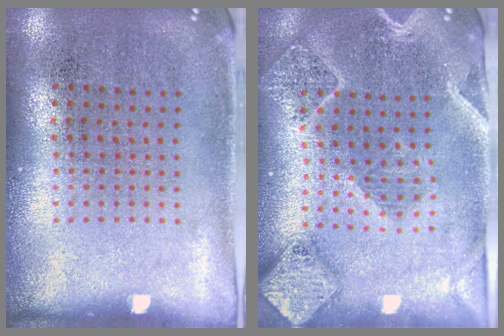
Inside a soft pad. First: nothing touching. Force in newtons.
{"total": 2.5, "press": 2.3, "slide": 1.1}